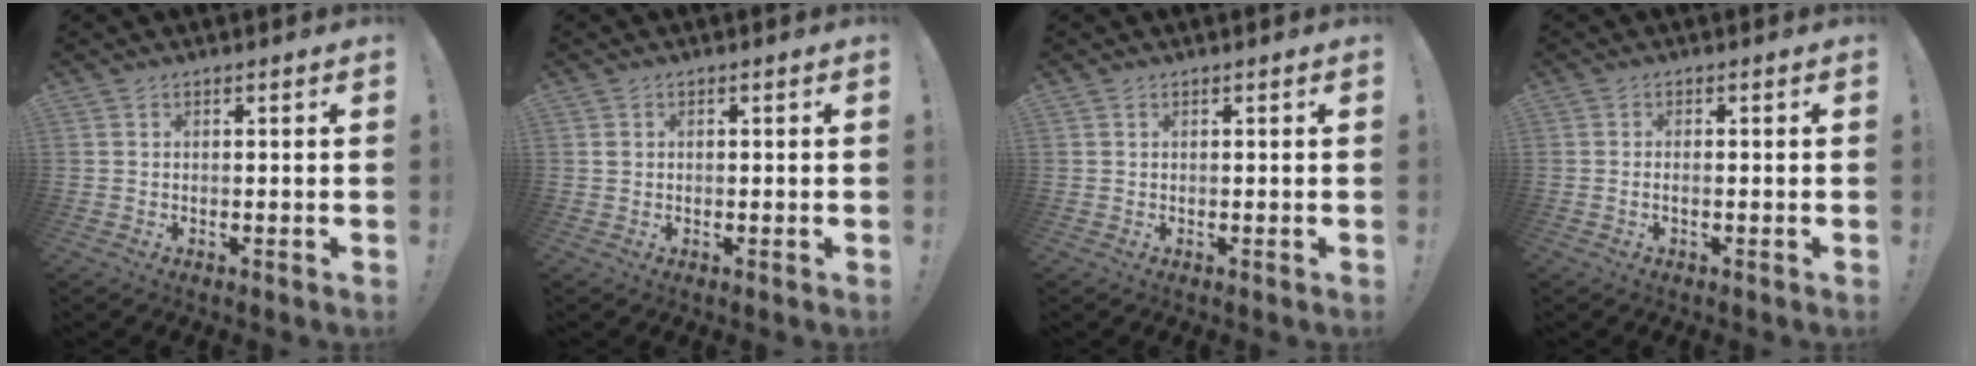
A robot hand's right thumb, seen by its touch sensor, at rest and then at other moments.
{"total": 0.8, "force": [-0.1, 0.6, 0.4], "torque": [-0.017, 0.007, 0.000]}
{"total": 0.0}
{"total": 1.4, "force": [-0.7, 0.1, 1.3], "torque": [-0.029, 0.005, -0.011]}